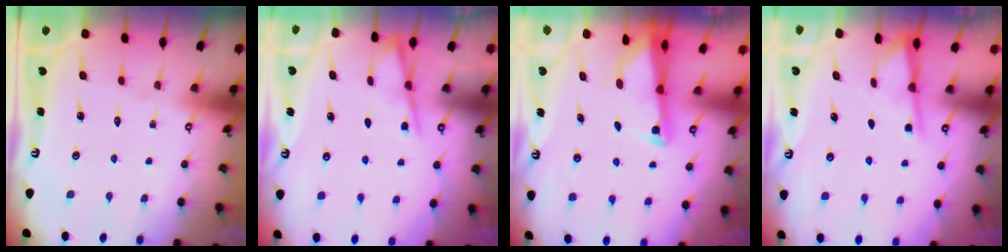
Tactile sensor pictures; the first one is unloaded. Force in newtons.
{"total": 3.6, "press": 3.6, "slide": 0.5}
{"total": 2.4, "press": 2.4, "slide": 0.3}
{"total": 2.2, "press": 2.2, "slide": 0.3}